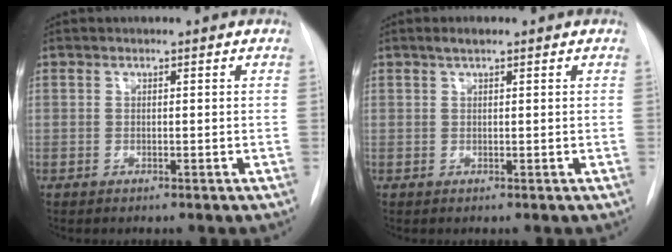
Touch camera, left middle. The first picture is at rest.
{"total": 1.2, "force": [0.9, 0.2, 0.8], "torque": [-0.019, 0.005, 0.016]}